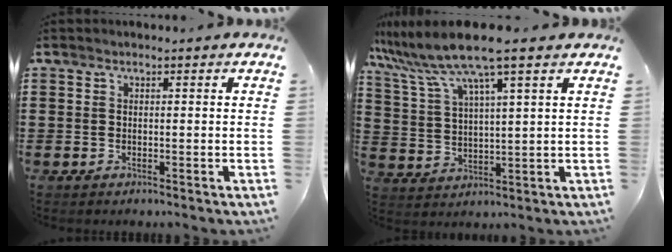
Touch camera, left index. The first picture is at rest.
{"total": 9.7, "force": [7.4, 0.1, 6.3], "torque": [-0.152, -0.034, 0.124]}